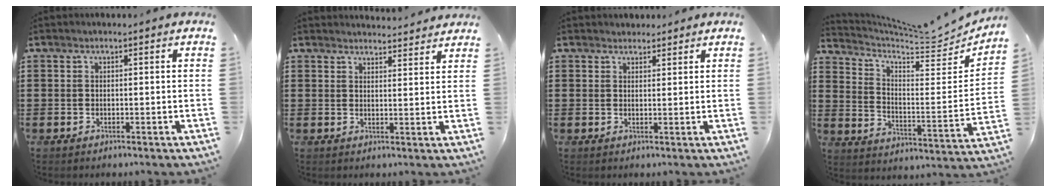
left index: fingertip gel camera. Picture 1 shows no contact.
{"total": 3.0, "force": [3.0, 0.1, 0.1], "torque": [-0.003, -0.015, 0.054]}
{"total": 1.8, "force": [1.6, 0.6, 0.0], "torque": [-0.003, 0.004, 0.033]}
{"total": 5.7, "force": [5.0, 1.0, 2.6], "torque": [-0.068, -0.044, 0.078]}